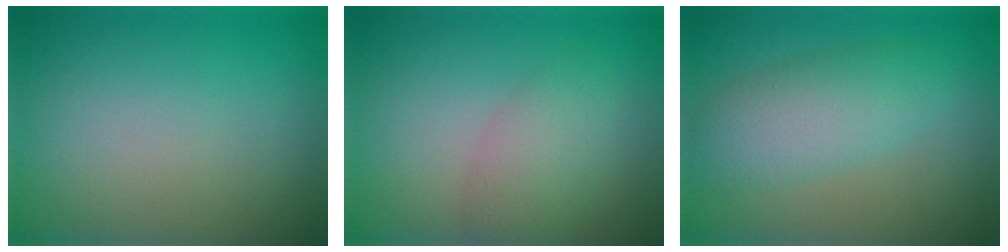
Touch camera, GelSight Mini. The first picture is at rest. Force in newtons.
{"total": 2.3, "press": 2.3, "slide": 0.2}
{"total": 4.4, "press": 4.4, "slide": 0.1}